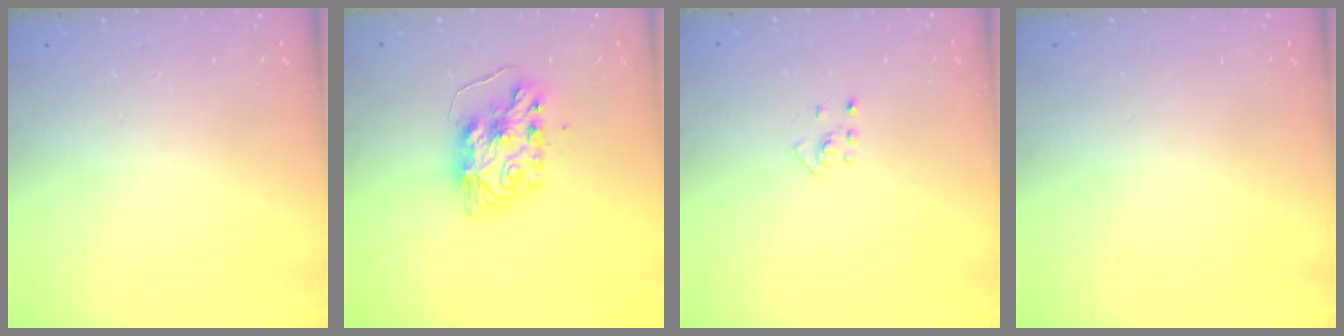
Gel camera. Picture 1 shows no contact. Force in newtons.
{"total": 9.1, "press": 9.0, "slide": 0.9}
{"total": 2.7, "press": 2.7, "slide": 0.5}
{"total": 0.0}